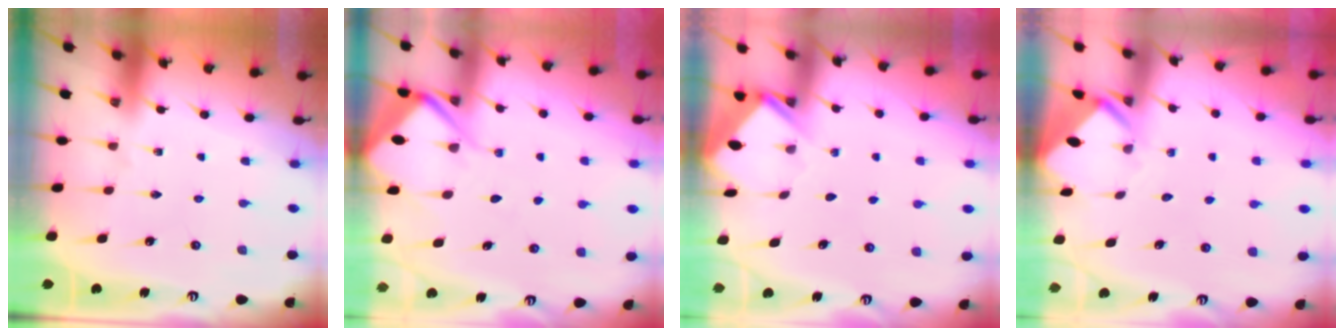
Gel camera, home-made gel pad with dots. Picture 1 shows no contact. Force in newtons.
{"total": 6.4, "press": 6.4, "slide": 0.7}
{"total": 4.6, "press": 4.6, "slide": 0.3}
{"total": 3.1, "press": 3.1, "slide": 0.1}